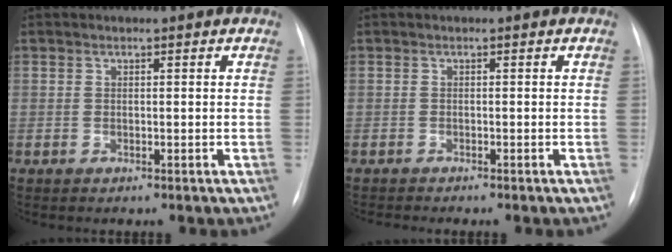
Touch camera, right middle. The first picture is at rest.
{"total": 1.7, "force": [-1.6, -0.4, 0.7], "torque": [-0.004, -0.002, -0.020]}